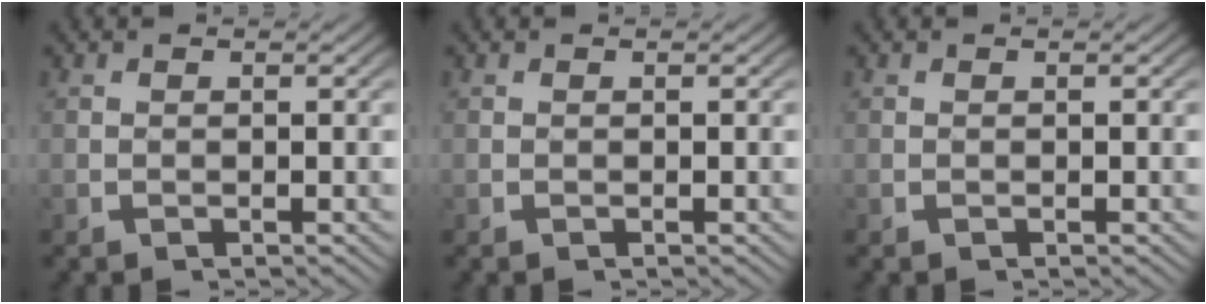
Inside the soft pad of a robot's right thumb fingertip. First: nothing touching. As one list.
[{"total": 0.0}, {"total": 0.0}]